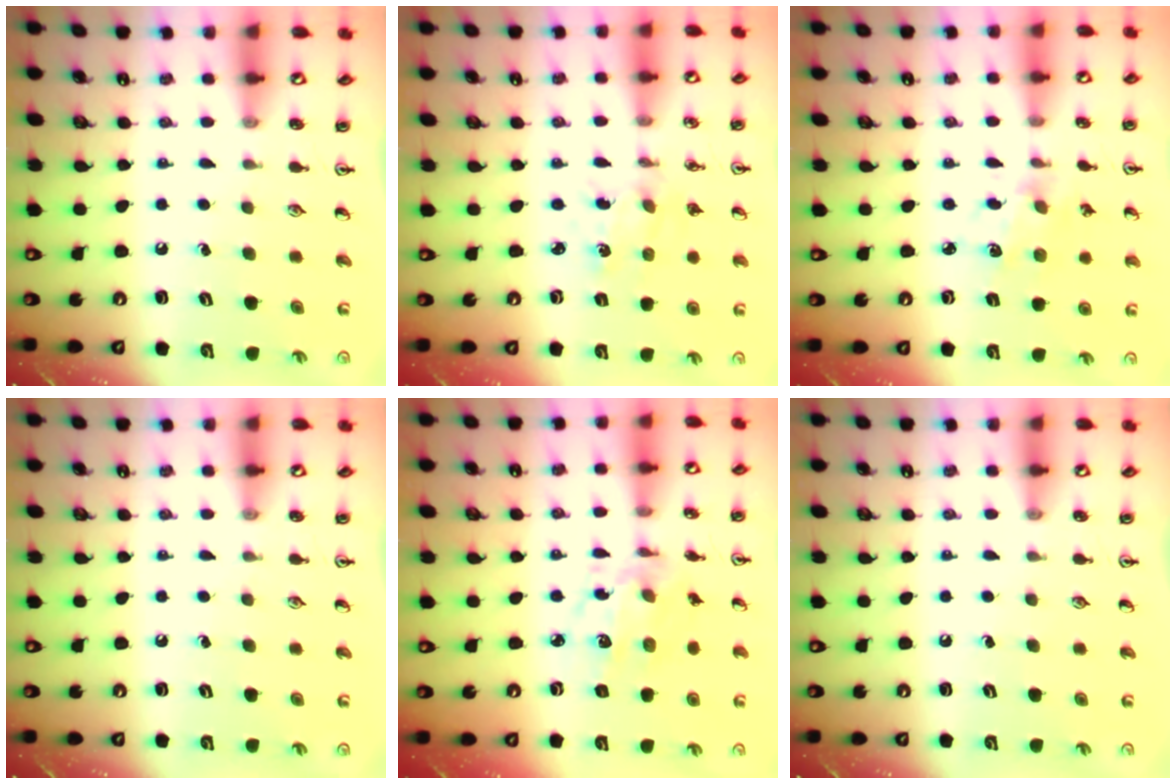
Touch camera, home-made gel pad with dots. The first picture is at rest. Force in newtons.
{"total": 0.8, "press": 0.8, "slide": 0.1}
{"total": 2.9, "press": 2.8, "slide": 0.3}
{"total": 0.0}
{"total": 7.8, "press": 7.7, "slide": 0.7}
{"total": 0.0}